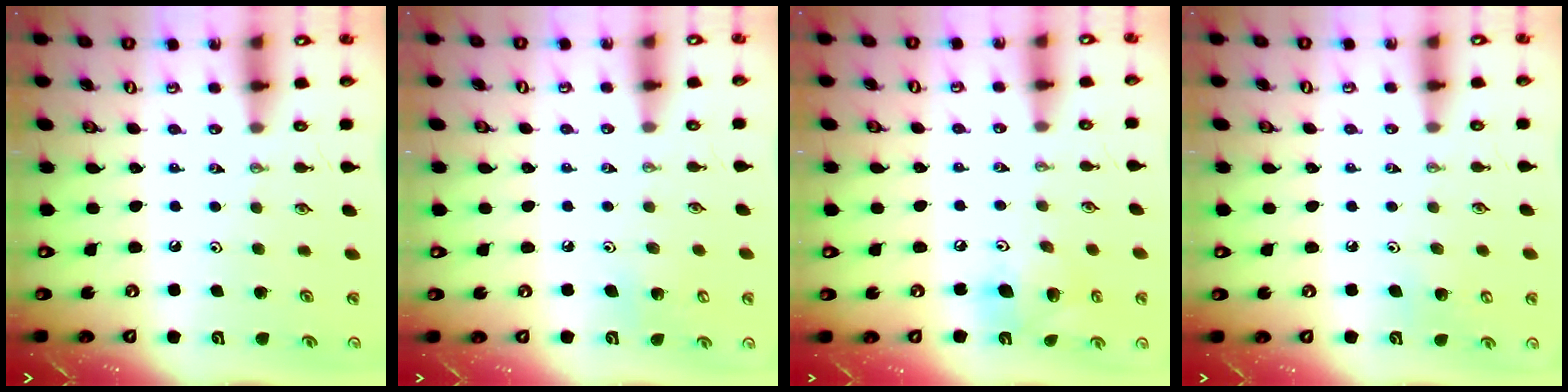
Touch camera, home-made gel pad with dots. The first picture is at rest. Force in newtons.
{"total": 4.8, "press": 4.8, "slide": 0.4}
{"total": 11.9, "press": 11.6, "slide": 2.6}
{"total": 5.6, "press": 5.5, "slide": 0.7}